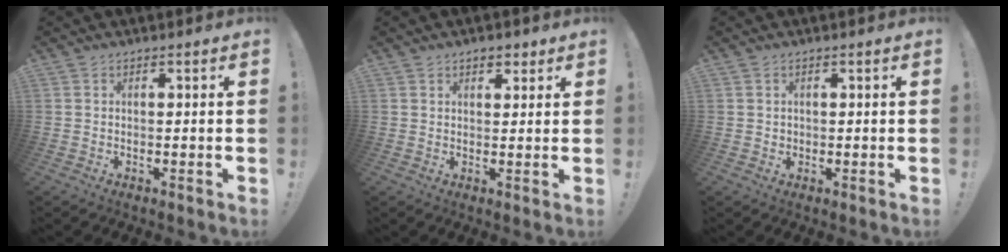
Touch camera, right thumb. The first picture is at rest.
{"total": 2.9, "force": [2.0, 1.8, 1.3], "torque": [-0.006, -0.007, 0.031]}
{"total": 1.0, "force": [0.1, 1.0, 0.2], "torque": [-0.002, 0.001, 0.001]}